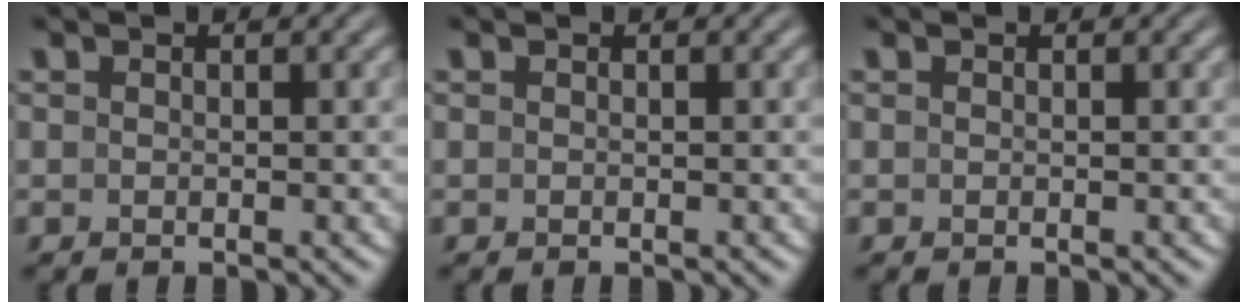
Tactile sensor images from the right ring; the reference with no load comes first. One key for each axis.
{"total": 0.0}
{"total": 0.0}